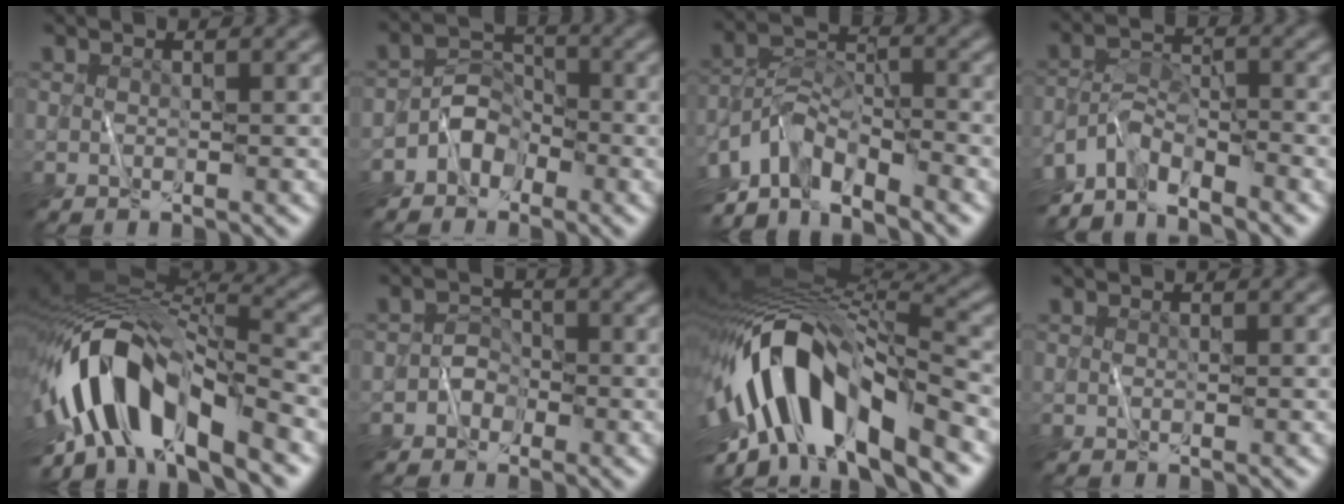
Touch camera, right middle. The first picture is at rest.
{"total": 3.1, "force": [-1.8, 2.2, 1.0], "torque": [-0.008, 0.007, -0.040]}
{"total": 6.8, "force": [-4.2, 2.8, 4.4], "torque": [-0.071, 0.000, -0.089]}
{"total": 4.6, "force": [-3.6, 1.6, 2.3], "torque": [-0.036, 0.000, -0.074]}
{"total": 12.4, "force": [-5.1, 5.2, 10.0], "torque": [-0.177, 0.001, -0.096]}
{"total": 1.5, "force": [-0.7, 1.3, 0.4], "torque": [0.002, 0.009, -0.017]}
{"total": 14.7, "force": [-4.4, 5.9, 12.8], "torque": [-0.234, 0.019, -0.072]}
{"total": 0.0}